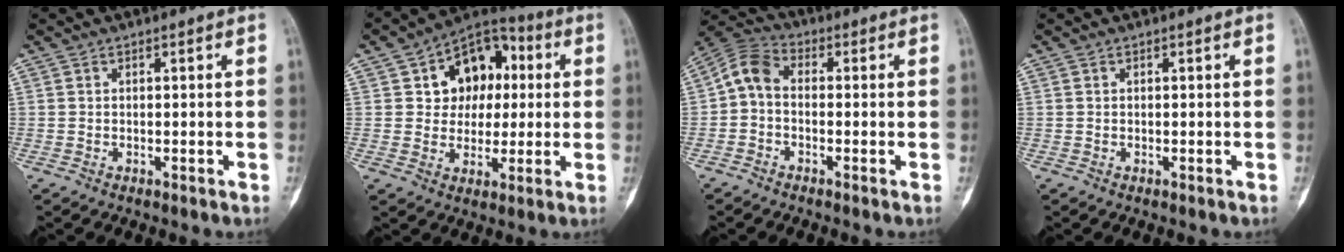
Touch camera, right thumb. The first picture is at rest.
{"total": 13.5, "force": [2.9, 10.3, 8.2], "torque": [-0.063, 0.017, 0.039]}
{"total": 6.2, "force": [-0.6, 4.1, 4.5], "torque": [-0.082, 0.023, -0.030]}
{"total": 0.0}